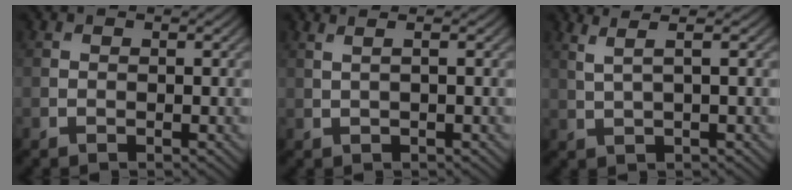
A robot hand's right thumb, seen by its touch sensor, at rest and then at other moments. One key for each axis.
{"total": 1.9, "fx": 0.7, "fy": 0.5, "fz": 1.7, "tx": -0.022, "ty": 0.007, "tz": -0.005}
{"total": 2.8, "fx": 1.2, "fy": 0.5, "fz": 2.5, "tx": -0.047, "ty": 0.010, "tz": 0.028}